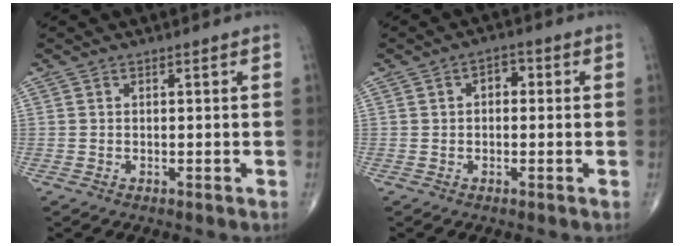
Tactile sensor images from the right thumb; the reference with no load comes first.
{"total": 3.1, "force": [0.4, 2.1, 2.2], "torque": [-0.019, 0.012, -0.002]}